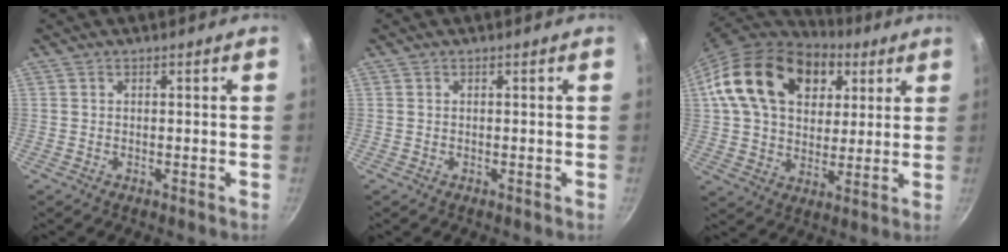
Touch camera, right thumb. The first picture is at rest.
{"total": 0.0}
{"total": 22.2, "force": [8.0, 15.5, 13.7], "torque": [-0.213, -0.001, 0.135]}